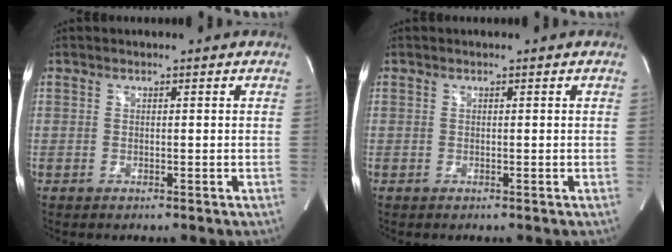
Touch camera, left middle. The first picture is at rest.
{"total": 0.0}